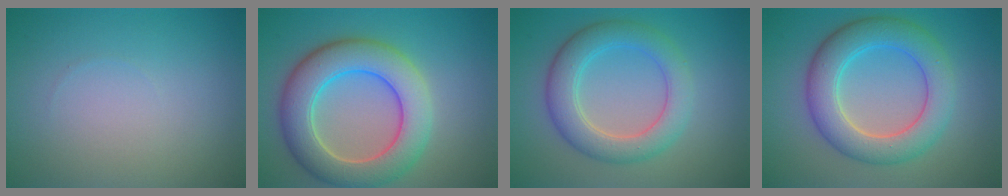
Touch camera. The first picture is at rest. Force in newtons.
{"total": 8.2, "press": 8.2, "slide": 0.4}
{"total": 5.1, "press": 5.1, "slide": 0.1}
{"total": 6.7, "press": 6.7, "slide": 0.4}